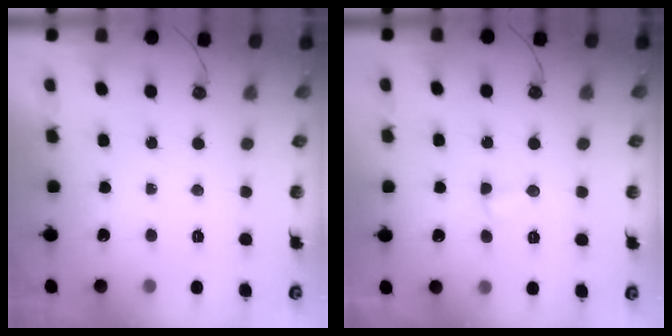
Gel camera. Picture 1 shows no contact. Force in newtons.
{"total": 2.7, "press": 2.7, "slide": 0.4}